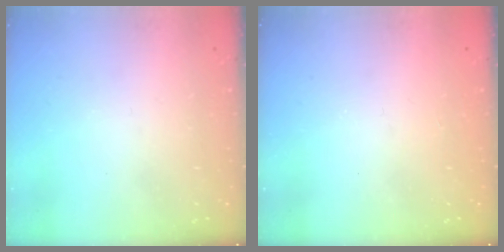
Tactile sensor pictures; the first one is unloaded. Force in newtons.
{"total": 1.4, "press": 1.2, "slide": 0.7}